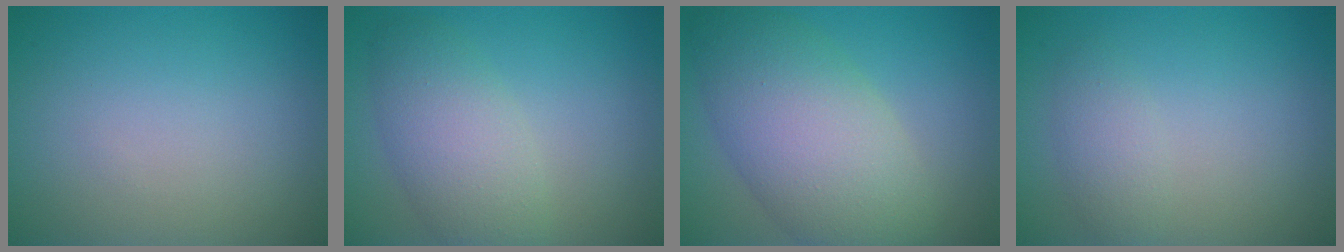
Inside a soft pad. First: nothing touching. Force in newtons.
{"total": 4.7, "press": 4.7, "slide": 0.1}
{"total": 9.0, "press": 9.0, "slide": 0.3}
{"total": 1.9, "press": 1.9, "slide": 0.1}